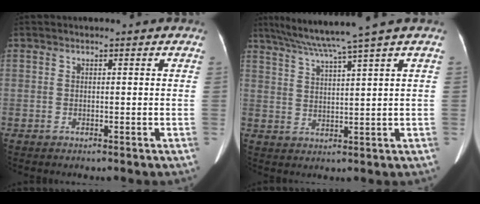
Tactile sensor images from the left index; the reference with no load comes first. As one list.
[{"total": 9.0, "force": [7.0, -2.2, 5.3], "torque": [-0.087, 0.012, 0.115]}]